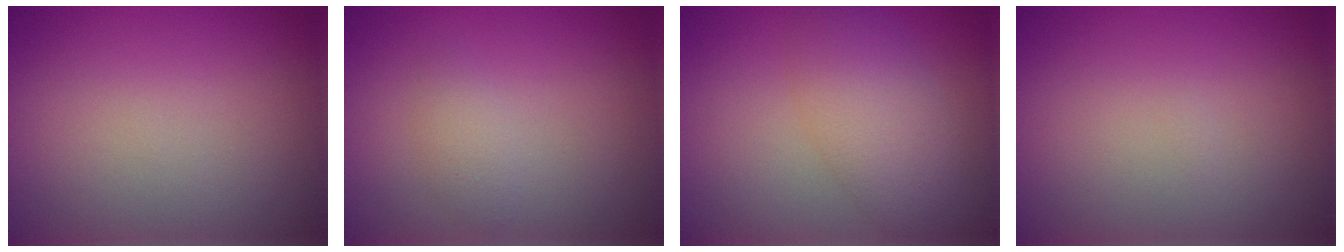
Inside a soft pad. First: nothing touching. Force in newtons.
{"total": 1.3, "press": 1.3, "slide": 0.1}
{"total": 4.5, "press": 4.5, "slide": 0.1}
{"total": 0.0}